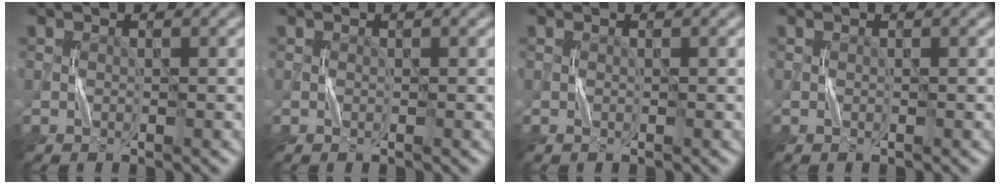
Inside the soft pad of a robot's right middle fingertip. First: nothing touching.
{"total": 0.0}
{"total": 0.0}
{"total": 0.0}